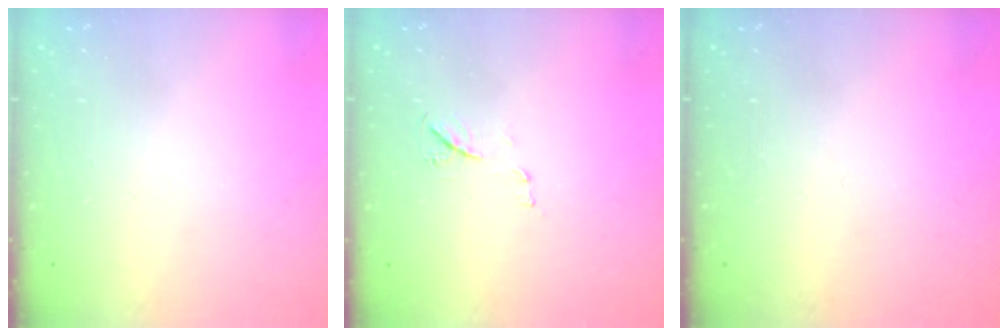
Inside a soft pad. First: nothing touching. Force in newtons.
{"total": 5.6, "press": 5.6, "slide": 0.7}
{"total": 0.0}